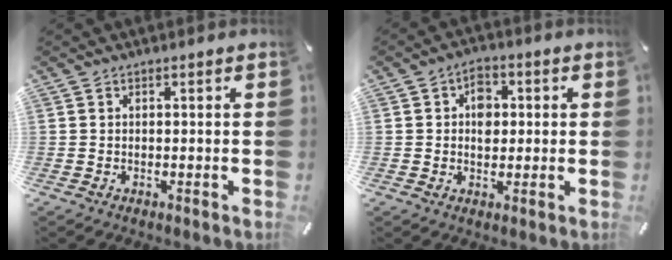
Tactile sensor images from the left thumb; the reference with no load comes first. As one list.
[{"total": 5.6, "force": [0.5, 4.2, 3.7], "torque": [-0.041, -0.001, 0.003]}]